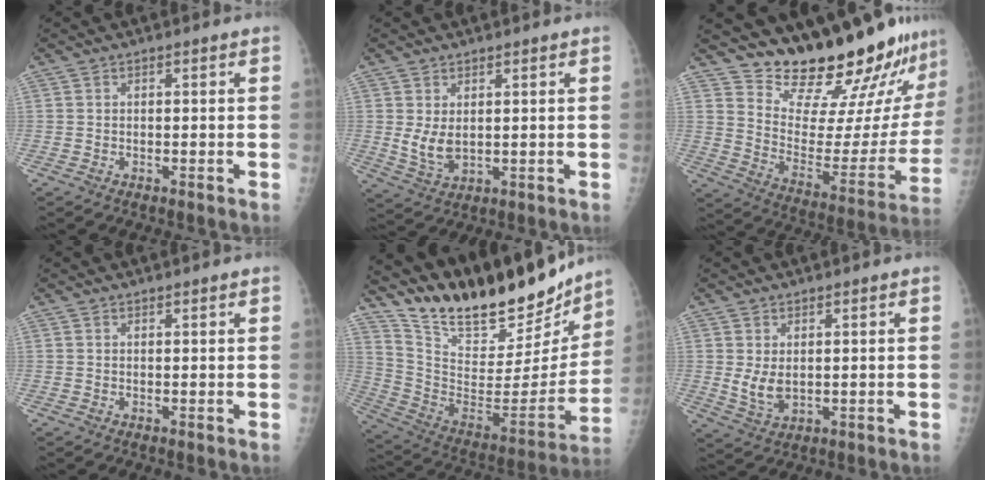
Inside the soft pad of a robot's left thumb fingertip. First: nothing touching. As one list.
[{"total": 4.7, "force": [1.0, 2.9, 3.6], "torque": [-0.061, -0.016, 0.030]}, {"total": 23.5, "force": [21.8, 4.1, 7.9], "torque": [-0.081, -0.187, 0.309]}, {"total": 0.7, "force": [0.6, 0.1, 0.3], "torque": [-0.003, -0.003, 0.010]}, {"total": 28.9, "force": [23.7, 10.4, 12.9], "torque": [-0.189, -0.091, 0.373]}, {"total": 4.4, "force": [0.9, 2.7, 3.3], "torque": [-0.056, -0.016, 0.027]}]